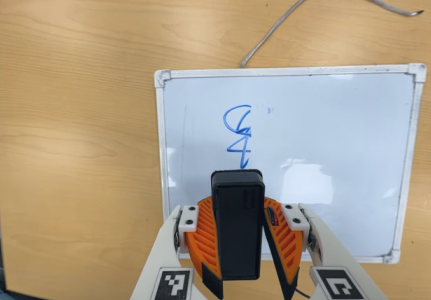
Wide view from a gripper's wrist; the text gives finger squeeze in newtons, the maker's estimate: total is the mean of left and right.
{"total": 9.6, "left": 9.3, "right": 9.8}